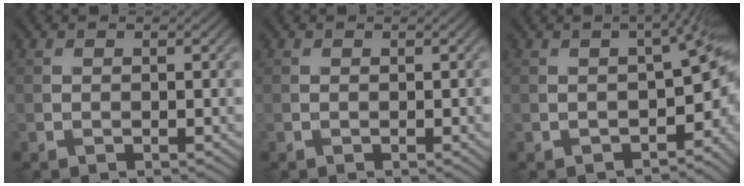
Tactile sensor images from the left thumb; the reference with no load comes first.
{"total": 0.8, "force": [-0.1, 0.1, 0.7], "torque": [-0.007, 0.001, -0.002]}
{"total": 7.6, "force": [-3.1, 2.5, 6.5], "torque": [-0.085, -0.019, -0.030]}